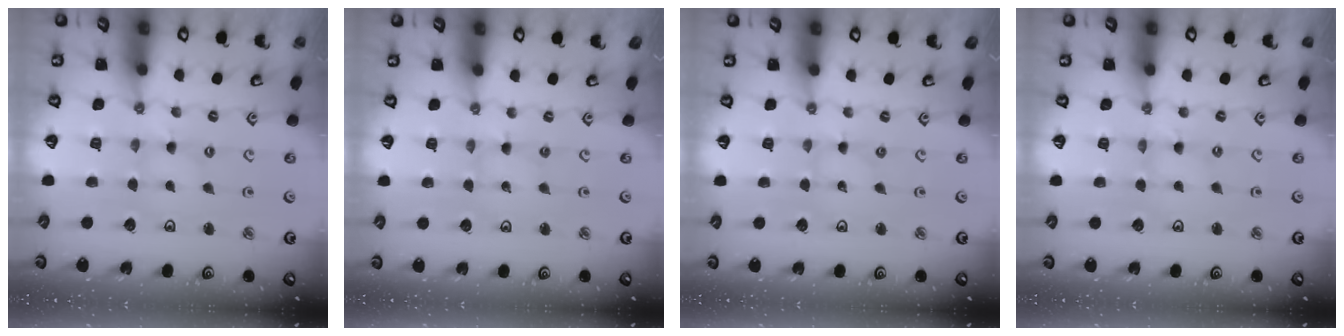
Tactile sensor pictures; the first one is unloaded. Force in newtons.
{"total": 0.9, "press": 0.8, "slide": 0.1}
{"total": 0.0}
{"total": 0.0}